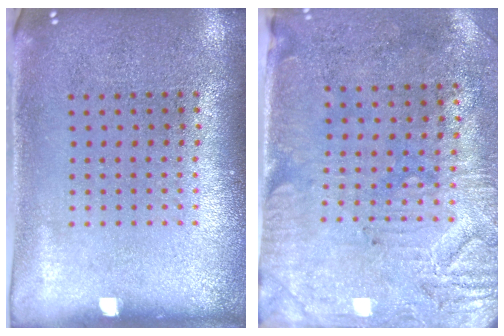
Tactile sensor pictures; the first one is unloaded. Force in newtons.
{"total": 3.1, "press": 2.6, "slide": 1.6}